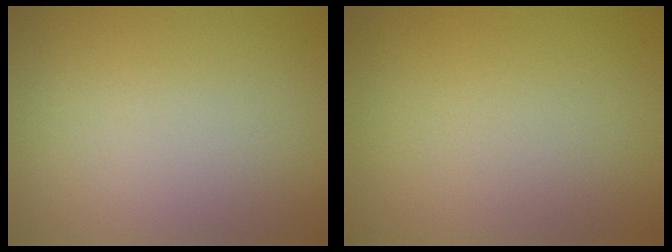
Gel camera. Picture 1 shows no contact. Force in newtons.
{"total": 0.0}